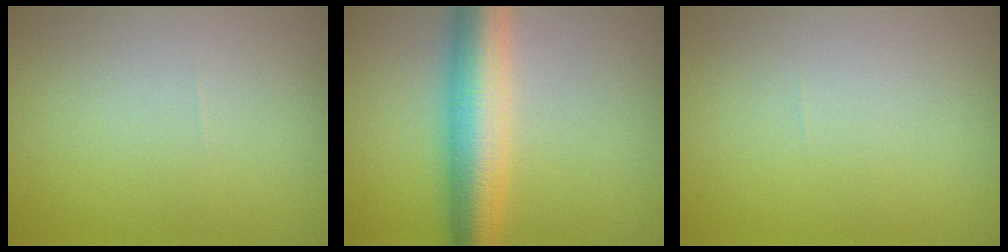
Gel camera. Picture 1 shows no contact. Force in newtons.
{"total": 7.5, "press": 7.5, "slide": 0.1}
{"total": 0.0}